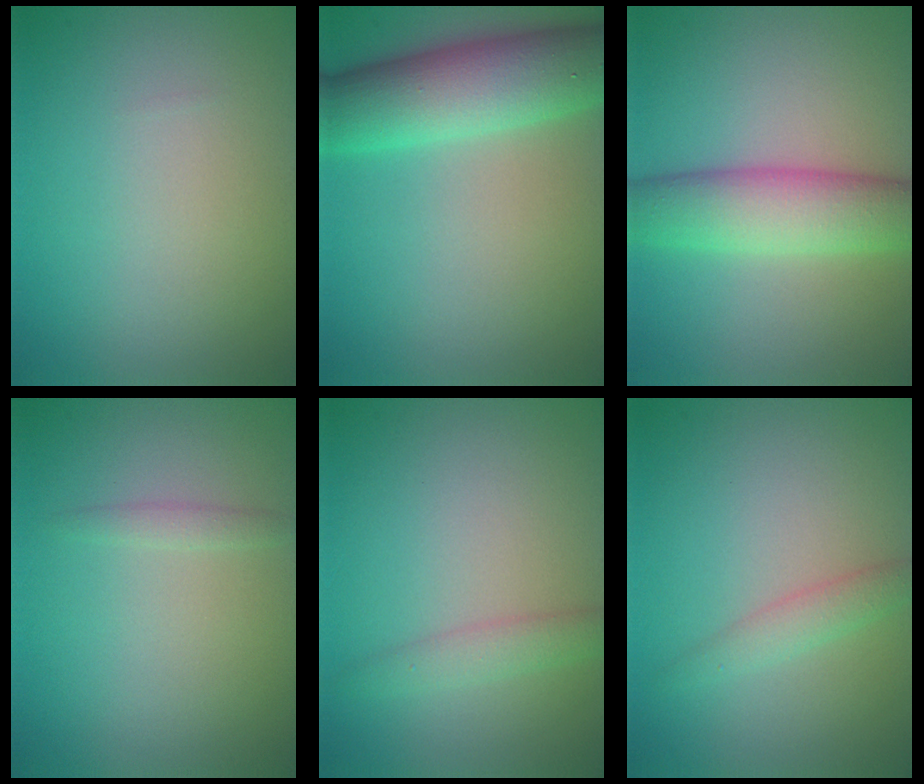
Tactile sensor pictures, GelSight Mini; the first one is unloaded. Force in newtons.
{"total": 8.1, "press": 8.1, "slide": 0.4}
{"total": 5.8, "press": 5.8, "slide": 0.4}
{"total": 0.8, "press": 0.8, "slide": 0.0}
{"total": 1.8, "press": 1.8, "slide": 0.0}
{"total": 1.6, "press": 1.6, "slide": 0.0}